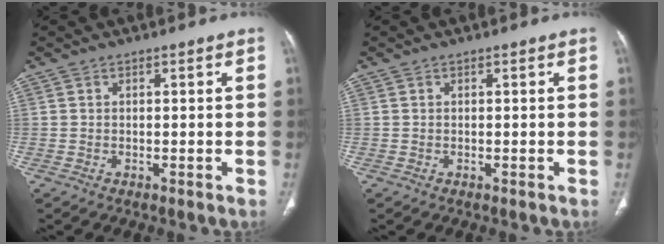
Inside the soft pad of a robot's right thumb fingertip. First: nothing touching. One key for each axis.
{"total": 0.0}